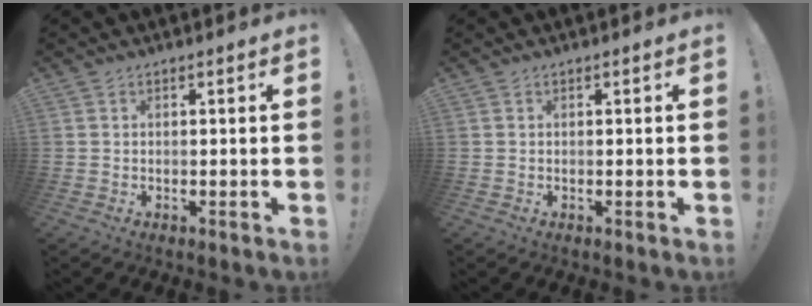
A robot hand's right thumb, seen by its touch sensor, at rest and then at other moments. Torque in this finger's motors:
{"motor_torque": [0.00, 0.00, 0.00, 0.00, 0.01]}